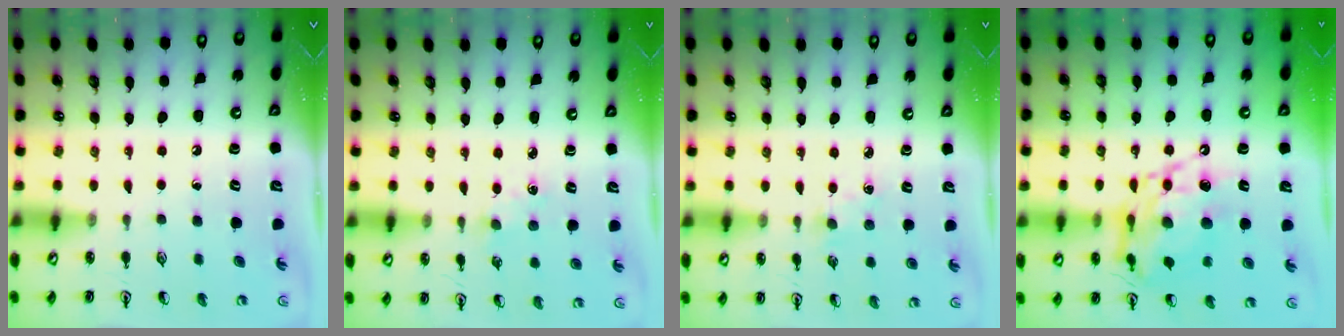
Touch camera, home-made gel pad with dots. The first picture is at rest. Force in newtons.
{"total": 1.3, "press": 1.3, "slide": 0.2}
{"total": 3.5, "press": 3.5, "slide": 0.5}
{"total": 13.4, "press": 13.3, "slide": 1.3}